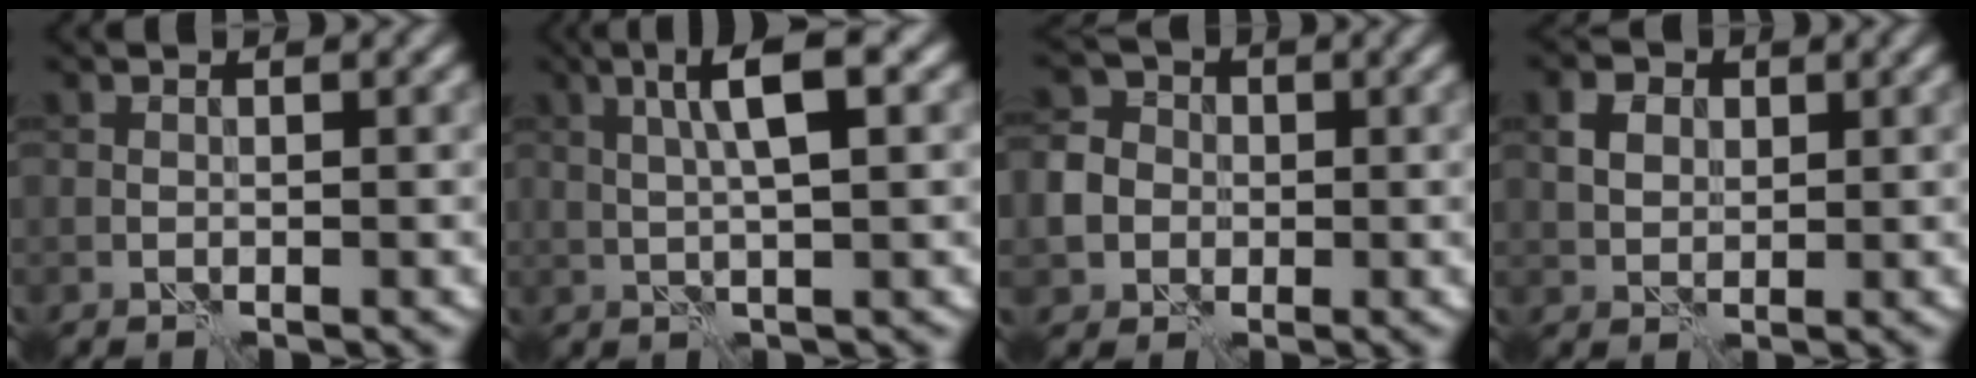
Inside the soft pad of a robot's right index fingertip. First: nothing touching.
{"total": 4.8, "force": [1.4, 0.7, 4.5], "torque": [-0.083, 0.012, 0.025]}
{"total": 6.5, "force": [-1.2, 5.9, 2.5], "torque": [-0.052, 0.001, -0.048]}
{"total": 2.6, "force": [0.6, 2.1, 1.4], "torque": [-0.029, 0.001, 0.009]}